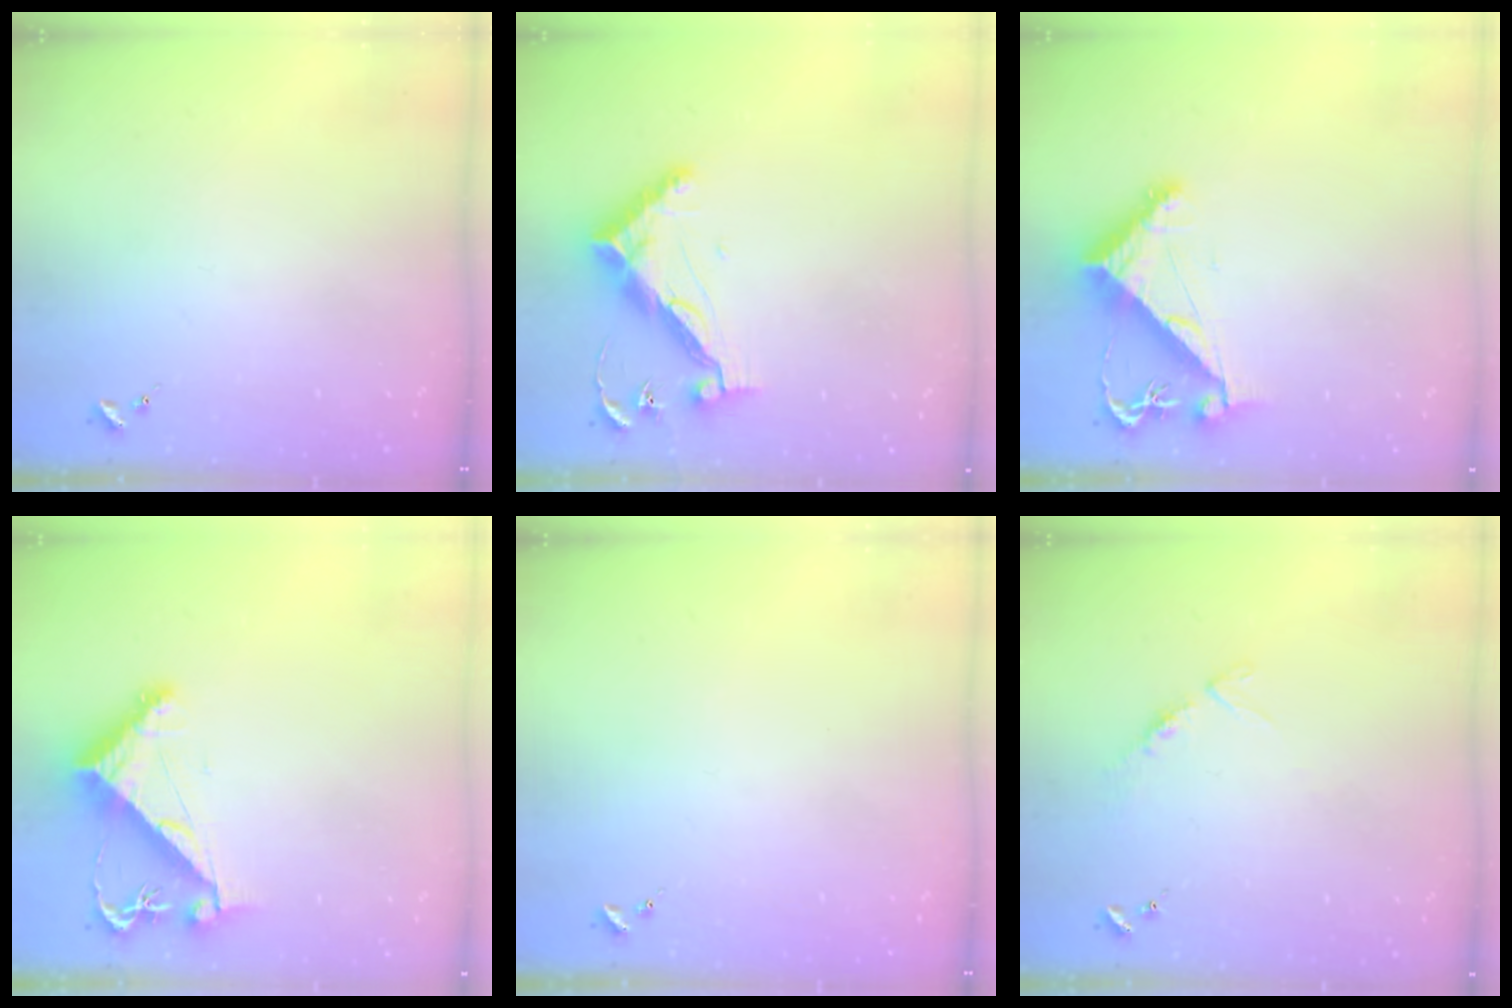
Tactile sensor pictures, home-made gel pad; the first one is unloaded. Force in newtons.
{"total": 12.7, "press": 12.7, "slide": 0.5}
{"total": 8.0, "press": 8.0, "slide": 0.7}
{"total": 8.0, "press": 8.0, "slide": 0.7}
{"total": 0.0}
{"total": 5.9, "press": 5.9, "slide": 0.5}